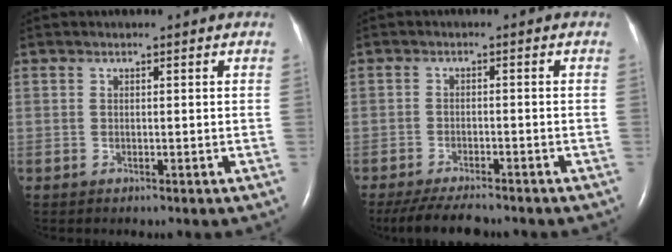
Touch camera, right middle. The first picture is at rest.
{"total": 8.0, "force": [-7.0, 1.4, 3.6], "torque": [-0.056, -0.018, -0.110]}